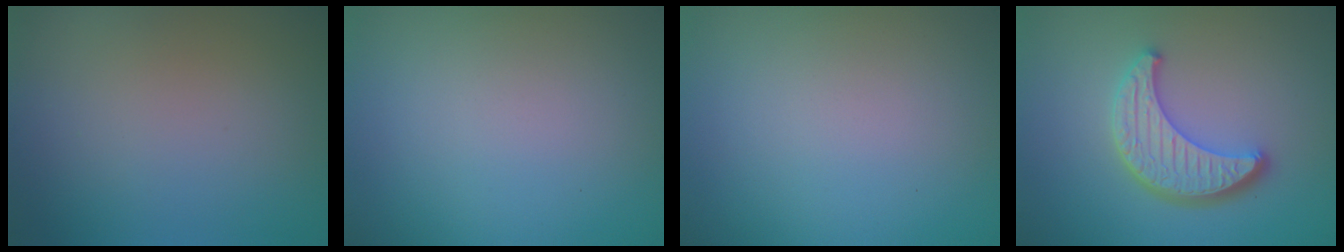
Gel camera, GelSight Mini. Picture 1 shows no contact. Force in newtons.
{"total": 0.0}
{"total": 0.0}
{"total": 4.6, "press": 3.8, "slide": 2.5}